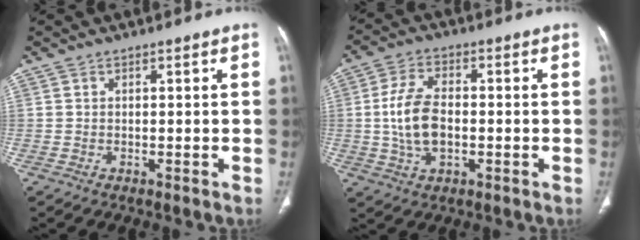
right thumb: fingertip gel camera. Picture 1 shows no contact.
{"total": 9.8, "force": [-0.6, 5.5, 8.1], "torque": [-0.160, 0.008, -0.012]}